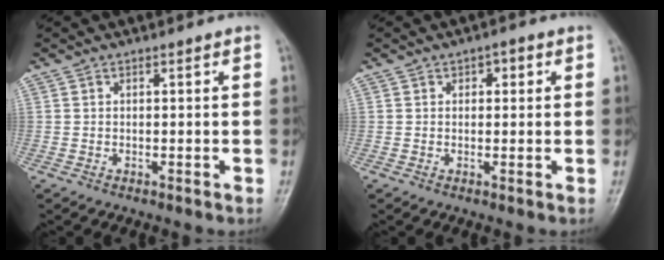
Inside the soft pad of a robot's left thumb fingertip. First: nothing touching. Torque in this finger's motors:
{"motor_torque": [-0.12, -0.01, 0.21, 0.16, 0.03]}